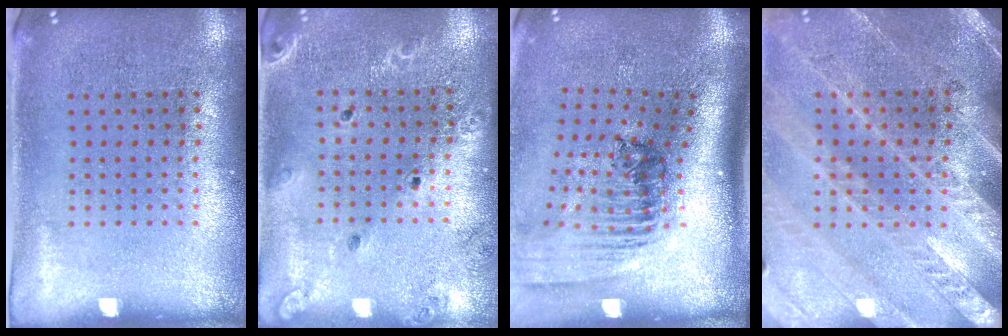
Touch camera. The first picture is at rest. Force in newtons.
{"total": 1.5, "press": 1.4, "slide": 0.2}
{"total": 2.4, "press": 1.6, "slide": 1.8}
{"total": 2.9, "press": 2.6, "slide": 1.1}